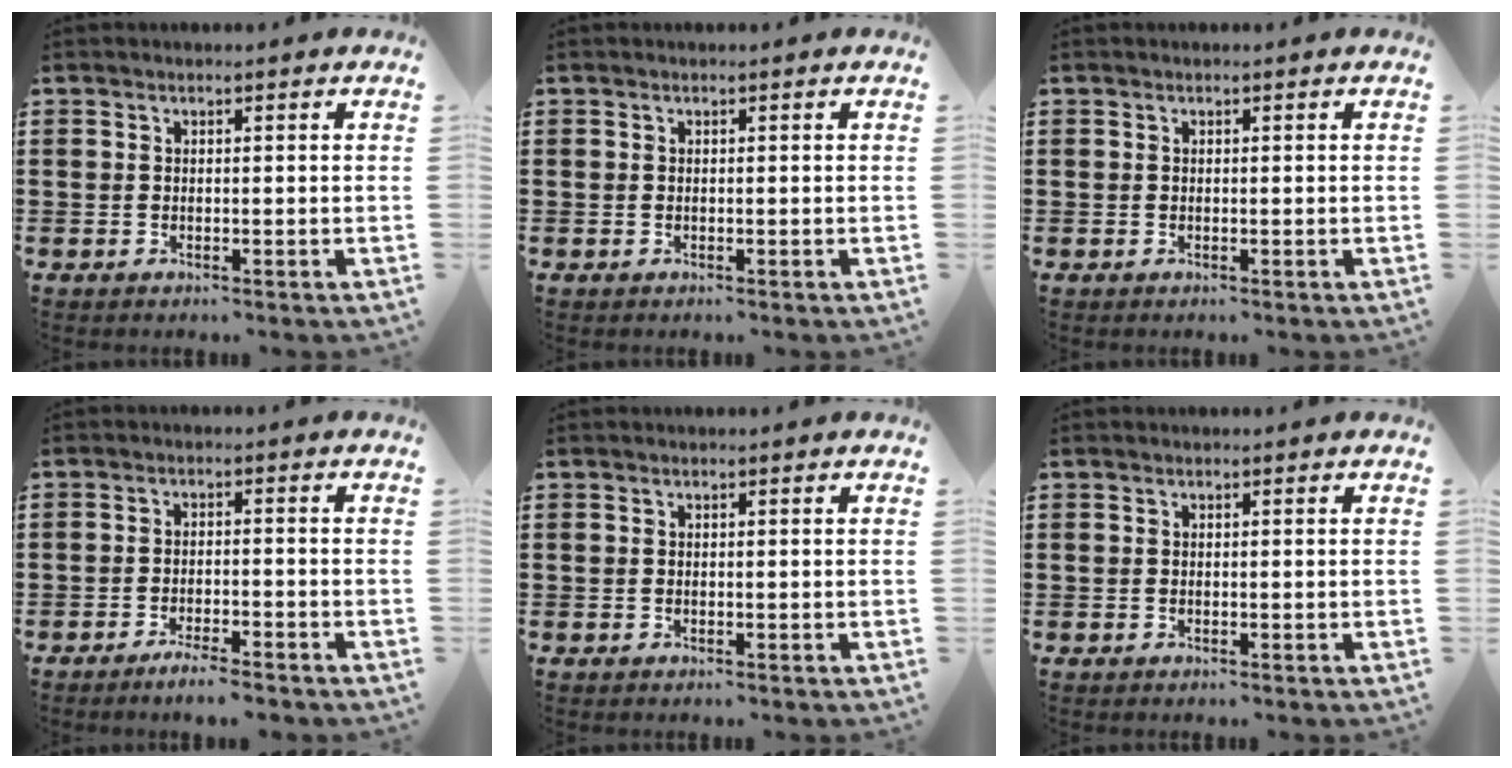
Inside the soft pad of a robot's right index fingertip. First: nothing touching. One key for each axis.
{"total": 0.0}
{"total": 0.0}
{"total": 2.8, "fx": -2.5, "fy": 0.0, "fz": 1.2, "tx": -0.028, "ty": 0.000, "tz": -0.051}
{"total": 0.0}
{"total": 0.0}